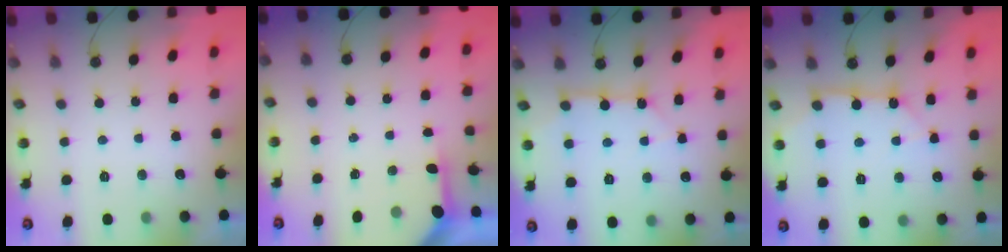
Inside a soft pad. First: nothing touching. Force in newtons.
{"total": 3.2, "press": 3.2, "slide": 0.4}
{"total": 6.1, "press": 6.0, "slide": 0.6}
{"total": 10.9, "press": 10.9, "slide": 1.0}